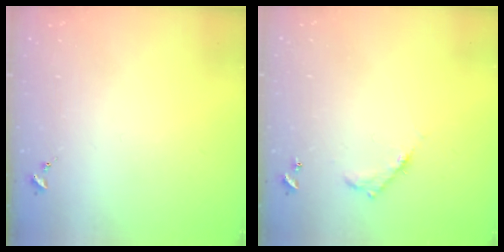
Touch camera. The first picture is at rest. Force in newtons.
{"total": 7.1, "press": 7.1, "slide": 0.5}